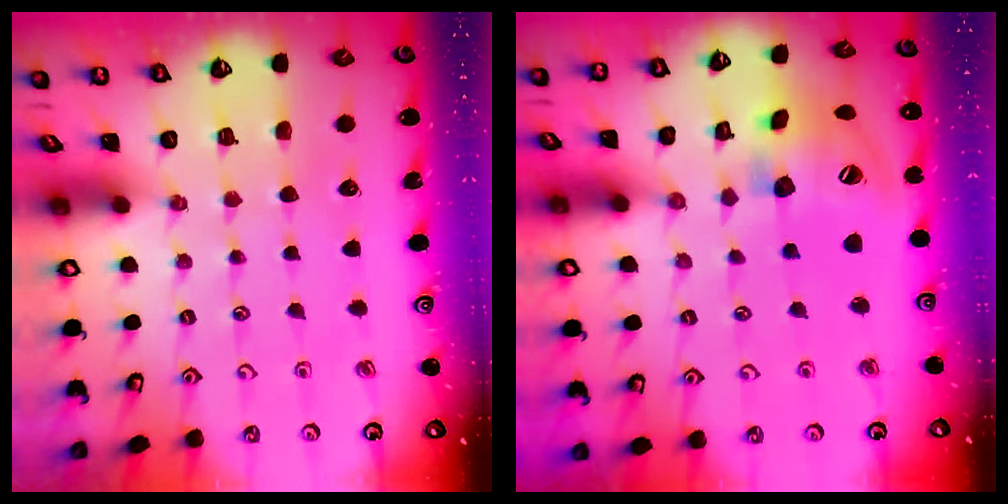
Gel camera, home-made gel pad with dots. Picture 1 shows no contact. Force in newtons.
{"total": 18.0, "press": 17.9, "slide": 2.5}